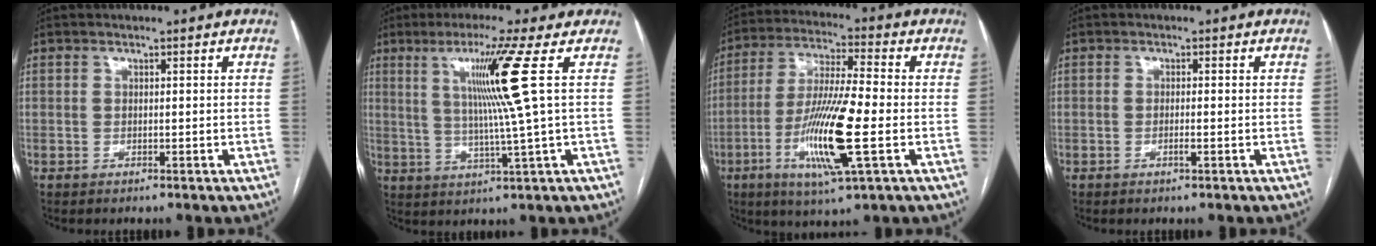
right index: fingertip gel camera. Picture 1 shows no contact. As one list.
[{"total": 9.7, "force": [2.9, -3.2, 8.7], "torque": [-0.155, -0.005, 0.065]}, {"total": 14.6, "force": [-3.9, 1.0, 14.0], "torque": [-0.276, -0.015, -0.073]}, {"total": 1.2, "force": [-0.5, 0.0, 1.1], "torque": [-0.023, -0.001, -0.007]}]